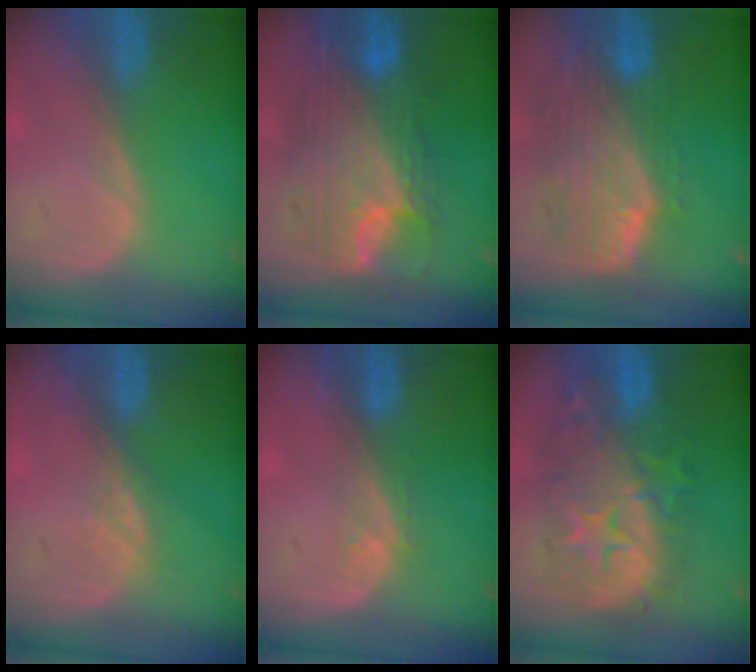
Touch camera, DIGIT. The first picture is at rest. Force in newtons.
{"total": 11.9, "press": 11.8, "slide": 1.0}
{"total": 10.5, "press": 9.0, "slide": 5.4}
{"total": 2.4, "press": 1.9, "slide": 1.4}
{"total": 2.8, "press": 2.1, "slide": 1.7}
{"total": 12.6, "press": 12.6, "slide": 1.0}